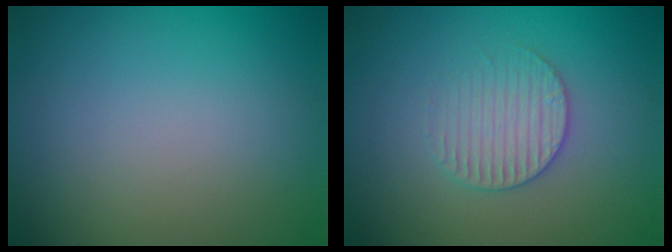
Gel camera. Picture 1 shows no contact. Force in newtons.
{"total": 2.8, "press": 2.7, "slide": 0.6}